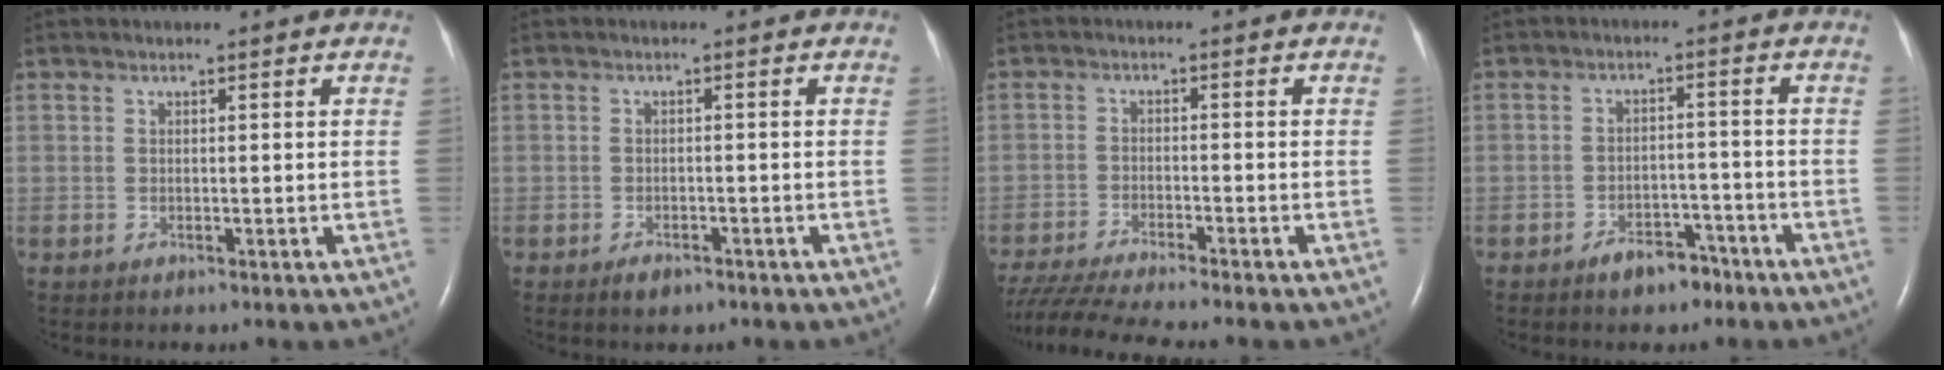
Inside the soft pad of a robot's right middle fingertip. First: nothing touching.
{"total": 1.9, "force": [-1.4, 0.9, 0.9], "torque": [-0.018, 0.000, -0.017]}
{"total": 11.4, "force": [-10.2, -0.8, 5.1], "torque": [-0.079, -0.027, -0.169]}
{"total": 4.4, "force": [-3.3, 2.3, 1.9], "torque": [-0.028, 0.007, -0.047]}